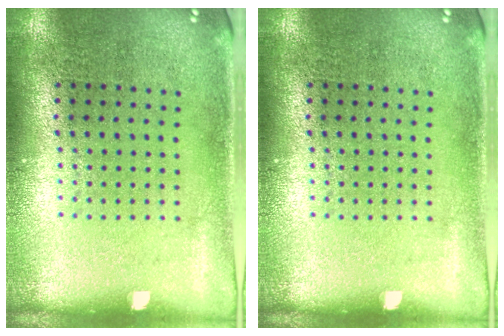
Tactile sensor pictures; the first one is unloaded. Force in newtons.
{"total": 0.0}